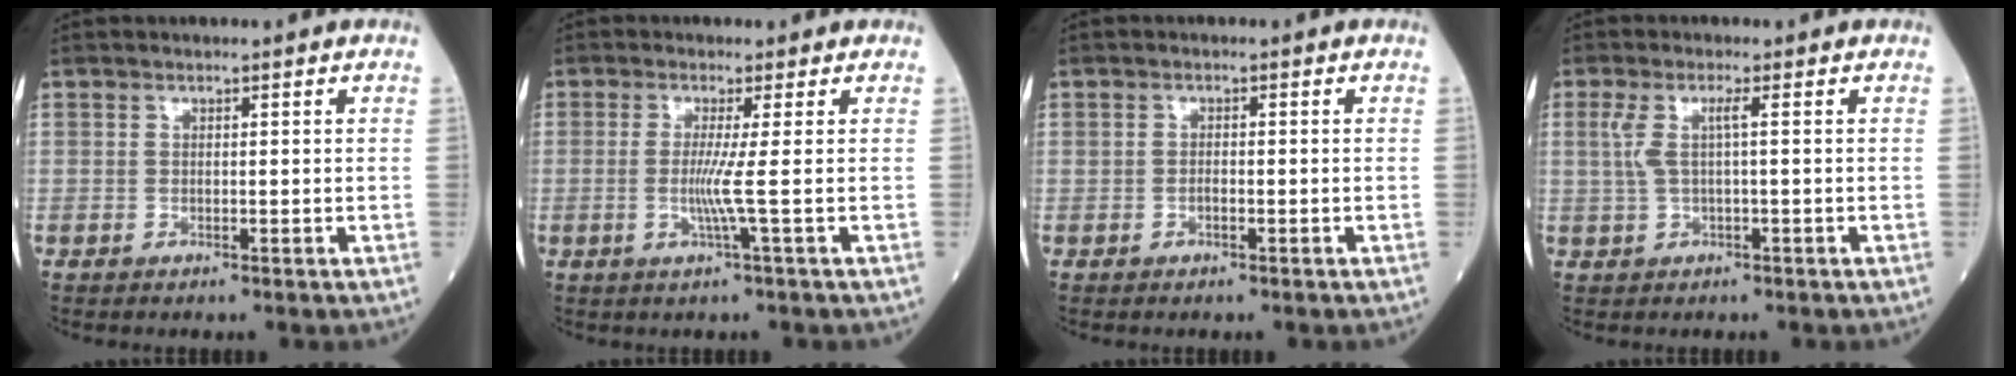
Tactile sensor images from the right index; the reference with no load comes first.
{"total": 3.5, "force": [-0.4, -1.4, 3.2], "torque": [-0.064, -0.007, -0.011]}
{"total": 0.8, "force": [-0.4, 0.2, 0.6], "torque": [-0.012, 0.001, -0.008]}
{"total": 3.2, "force": [0.6, 0.1, 3.1], "torque": [-0.075, 0.014, 0.015]}